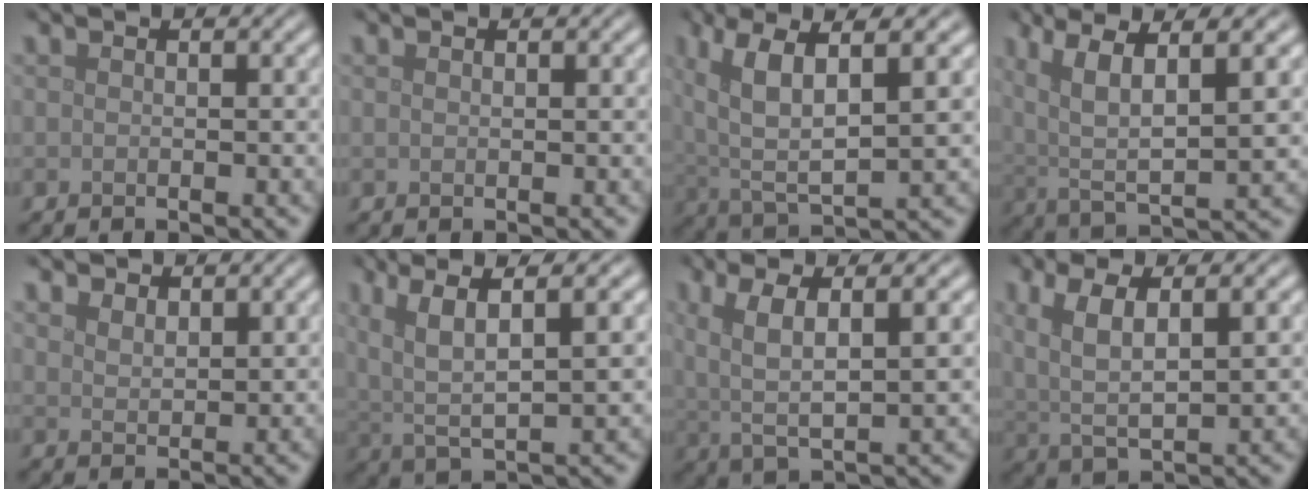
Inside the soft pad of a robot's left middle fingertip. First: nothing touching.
{"total": 0.0}
{"total": 8.1, "force": [3.3, 2.9, 6.8], "torque": [-0.145, 0.007, 0.060]}
{"total": 7.7, "force": [3.2, 2.3, 6.6], "torque": [-0.138, 0.005, 0.062]}
{"total": 2.1, "force": [1.7, 1.1, 0.8], "torque": [-0.019, -0.003, 0.033]}
{"total": 7.1, "force": [3.2, 1.9, 6.0], "torque": [-0.125, 0.009, 0.064]}
{"total": 5.4, "force": [1.8, 1.6, 4.9], "torque": [-0.100, -0.002, 0.035]}
{"total": 5.6, "force": [1.8, 2.4, 4.8], "torque": [-0.103, -0.002, 0.036]}